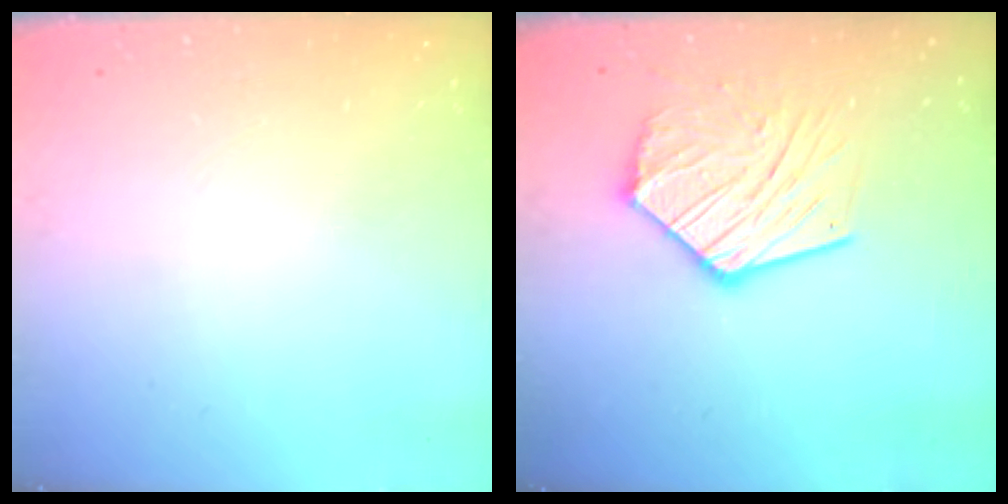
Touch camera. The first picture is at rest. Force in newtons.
{"total": 16.4, "press": 16.3, "slide": 1.7}